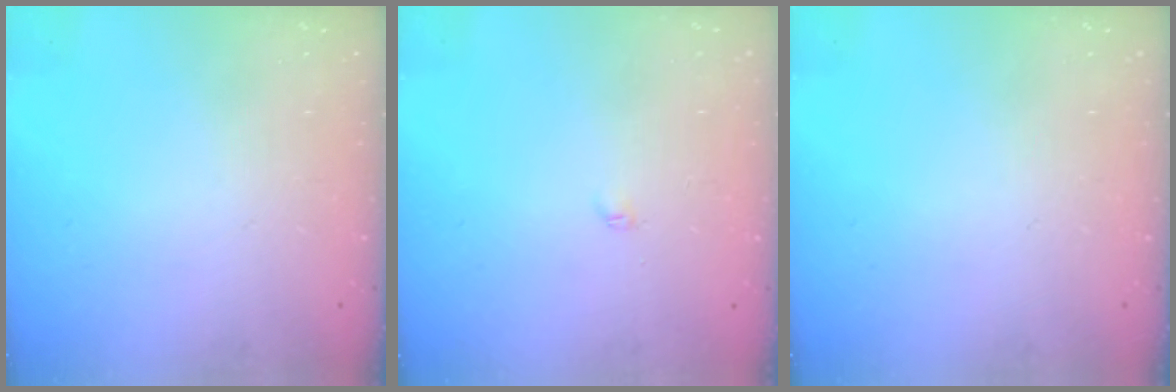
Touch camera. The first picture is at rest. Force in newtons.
{"total": 2.1, "press": 2.0, "slide": 0.3}
{"total": 0.0}